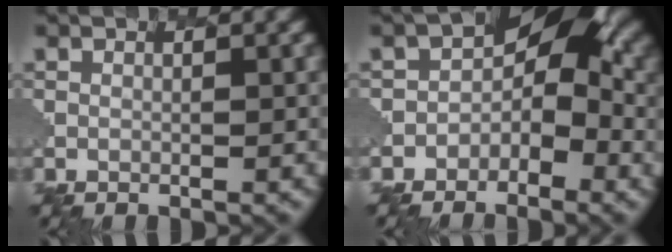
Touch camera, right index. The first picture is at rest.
{"total": 2.2, "force": [-0.7, 2.1, 0.3], "torque": [-0.017, 0.017, -0.050]}